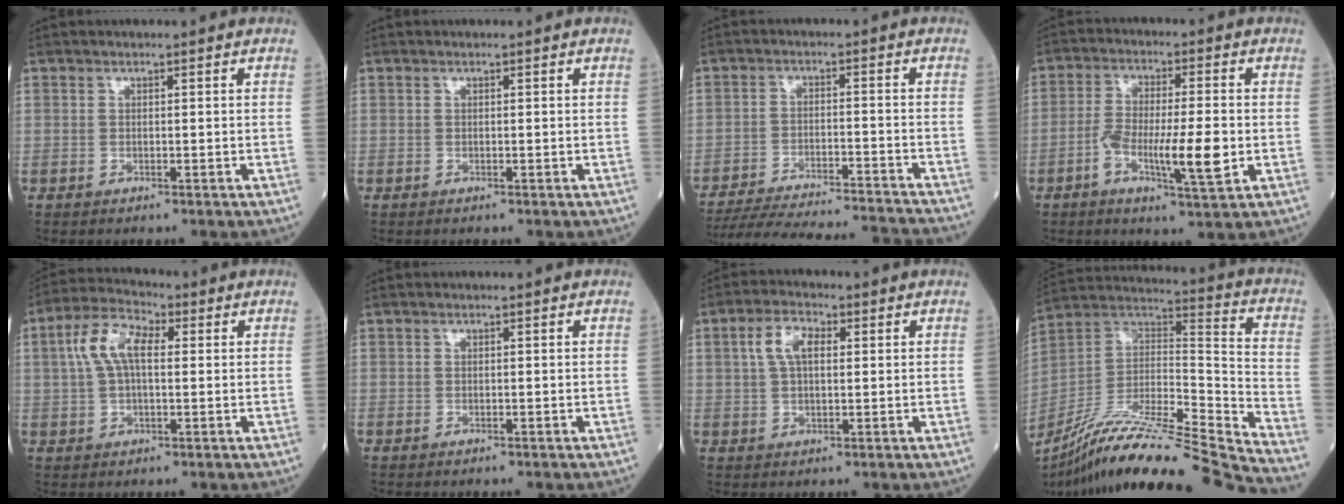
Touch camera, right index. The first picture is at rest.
{"total": 0.0}
{"total": 21.5, "force": [-20.3, 0.8, 7.2], "torque": [-0.122, -0.032, -0.287]}
{"total": 9.5, "force": [-2.5, 1.2, 9.1], "torque": [-0.164, -0.002, -0.044]}
{"total": 7.8, "force": [1.7, 3.4, 6.8], "torque": [-0.151, 0.027, 0.031]}
{"total": 0.0}
{"total": 5.2, "force": [1.5, 2.4, 4.3], "torque": [-0.095, 0.013, 0.030]}
{"total": 27.4, "force": [-24.0, -1.1, 13.1], "torque": [-0.219, -0.026, -0.403]}